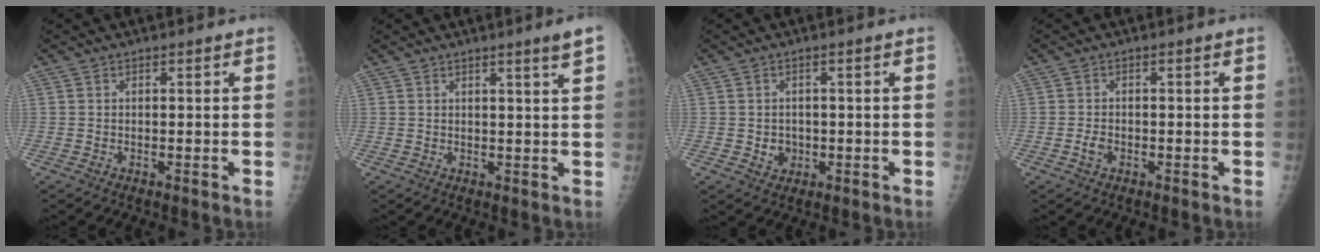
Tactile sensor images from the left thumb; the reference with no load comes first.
{"total": 3.0, "force": [1.9, -0.6, 2.3], "torque": [-0.034, -0.016, 0.030]}
{"total": 2.6, "force": [-0.4, 2.3, 1.1], "torque": [-0.005, 0.003, 0.000]}
{"total": 1.7, "force": [-0.7, 1.1, 1.1], "torque": [-0.023, 0.007, -0.013]}